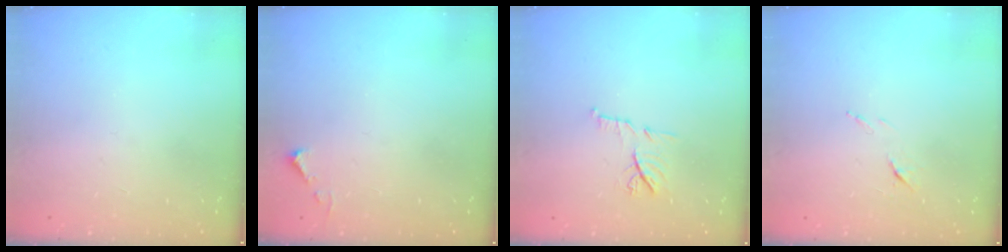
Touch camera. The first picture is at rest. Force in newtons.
{"total": 3.7, "press": 3.6, "slide": 0.5}
{"total": 7.5, "press": 7.5, "slide": 0.7}
{"total": 6.1, "press": 6.0, "slide": 0.7}